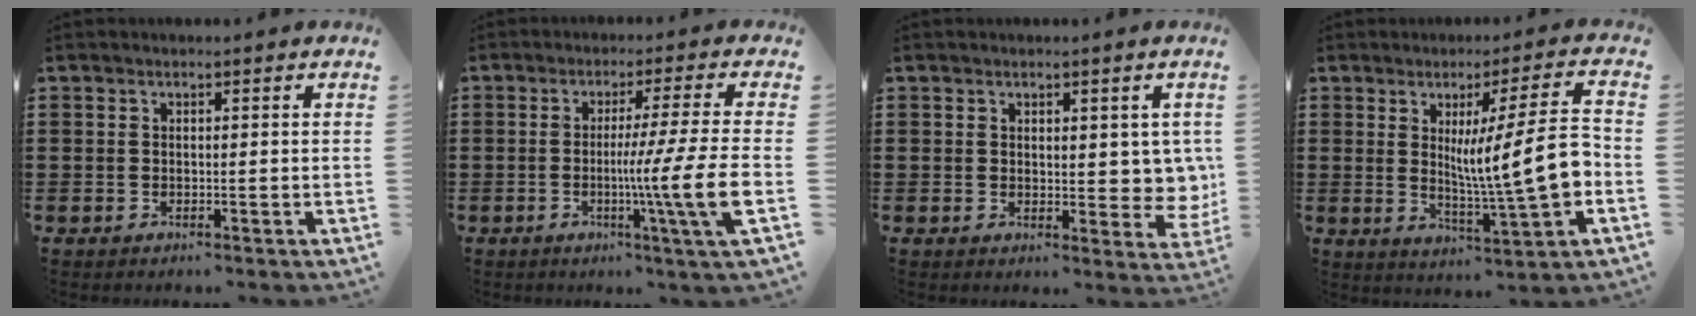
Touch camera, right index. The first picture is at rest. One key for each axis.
{"total": 11.6, "fx": -2.2, "fy": -0.9, "fz": 11.3, "tx": -0.190, "ty": -0.026, "tz": -0.050}
{"total": 4.2, "fx": 1.8, "fy": 2.5, "fz": 2.8, "tx": -0.028, "ty": -0.005, "tz": 0.028}
{"total": 11.8, "fx": 0.0, "fy": 1.5, "fz": 11.7, "tx": -0.172, "ty": -0.014, "tz": -0.008}